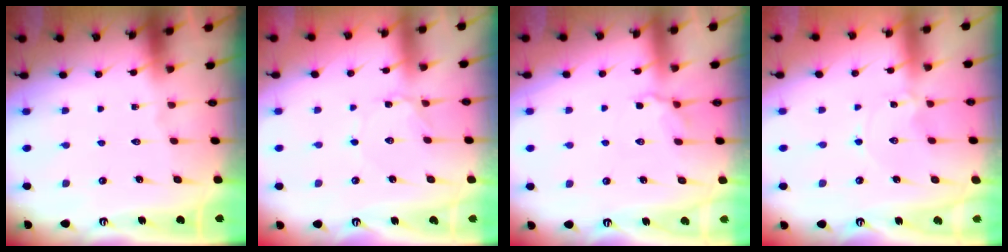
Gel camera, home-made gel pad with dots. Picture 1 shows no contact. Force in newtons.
{"total": 1.1, "press": 1.1, "slide": 0.1}
{"total": 4.3, "press": 3.9, "slide": 1.8}
{"total": 1.0, "press": 1.0, "slide": 0.1}